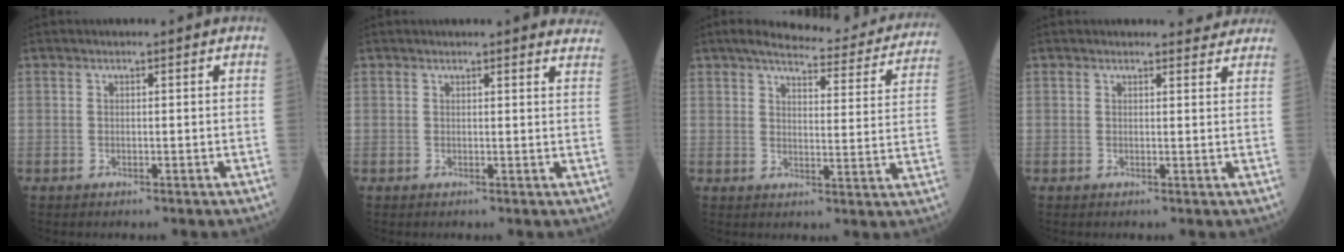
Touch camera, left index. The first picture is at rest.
{"total": 8.1, "force": [7.9, 1.4, 1.4], "torque": [0.016, -0.011, 0.052]}
{"total": 18.4, "force": [16.7, 3.6, 6.9], "torque": [-0.070, -0.028, 0.186]}
{"total": 3.3, "force": [3.2, 0.8, 0.1], "torque": [0.004, -0.004, 0.021]}